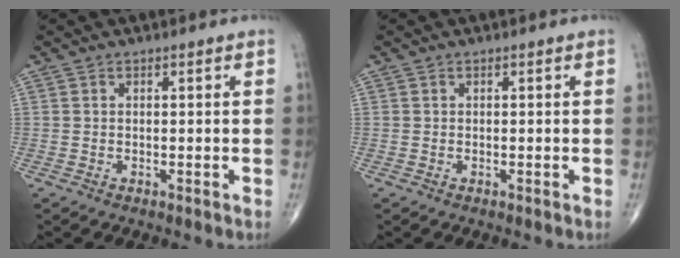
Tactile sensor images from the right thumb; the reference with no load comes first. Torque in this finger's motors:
{"motor_torque": [-0.01, -0.07, -0.16, 0.00, -0.05]}